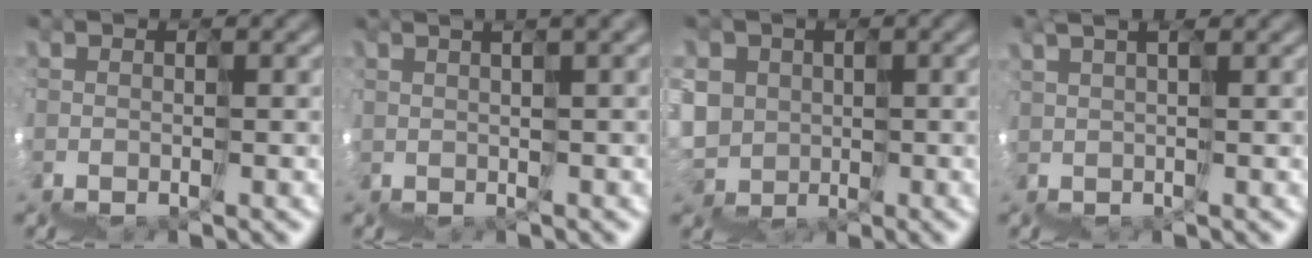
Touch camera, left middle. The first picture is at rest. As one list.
[{"total": 6.0, "force": [3.8, 1.6, 4.4], "torque": [-0.043, 0.046, 0.073]}, {"total": 3.6, "force": [0.9, 2.9, -1.9], "torque": [0.009, 0.020, -0.001]}, {"total": 3.2, "force": [2.9, -0.9, -1.1], "torque": [0.013, 0.028, 0.050]}]